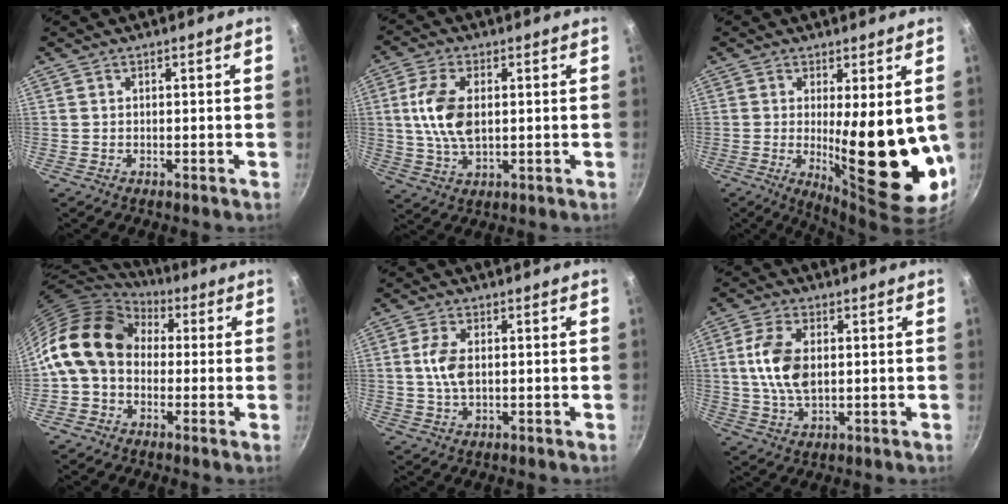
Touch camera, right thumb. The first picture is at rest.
{"total": 9.8, "force": [1.1, 5.3, 8.2], "torque": [-0.160, 0.002, 0.021]}
{"total": 16.7, "force": [0.0, 4.8, 16.0], "torque": [-0.206, -0.038, 0.015]}
{"total": 15.4, "force": [2.0, 12.0, 9.4], "torque": [-0.150, 0.033, 0.016]}
{"total": 5.4, "force": [0.4, 2.9, 4.6], "torque": [-0.093, 0.004, 0.007]}
{"total": 9.6, "force": [1.0, 5.3, 8.0], "torque": [-0.153, 0.003, 0.018]}